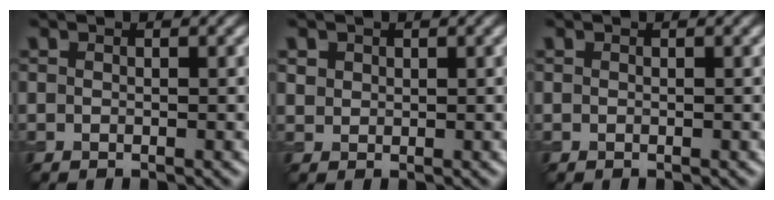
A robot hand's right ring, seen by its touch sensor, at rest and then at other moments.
{"total": 1.0, "force": [0.6, 0.8, 0.2], "torque": [-0.002, -0.003, 0.014]}
{"total": 0.0}